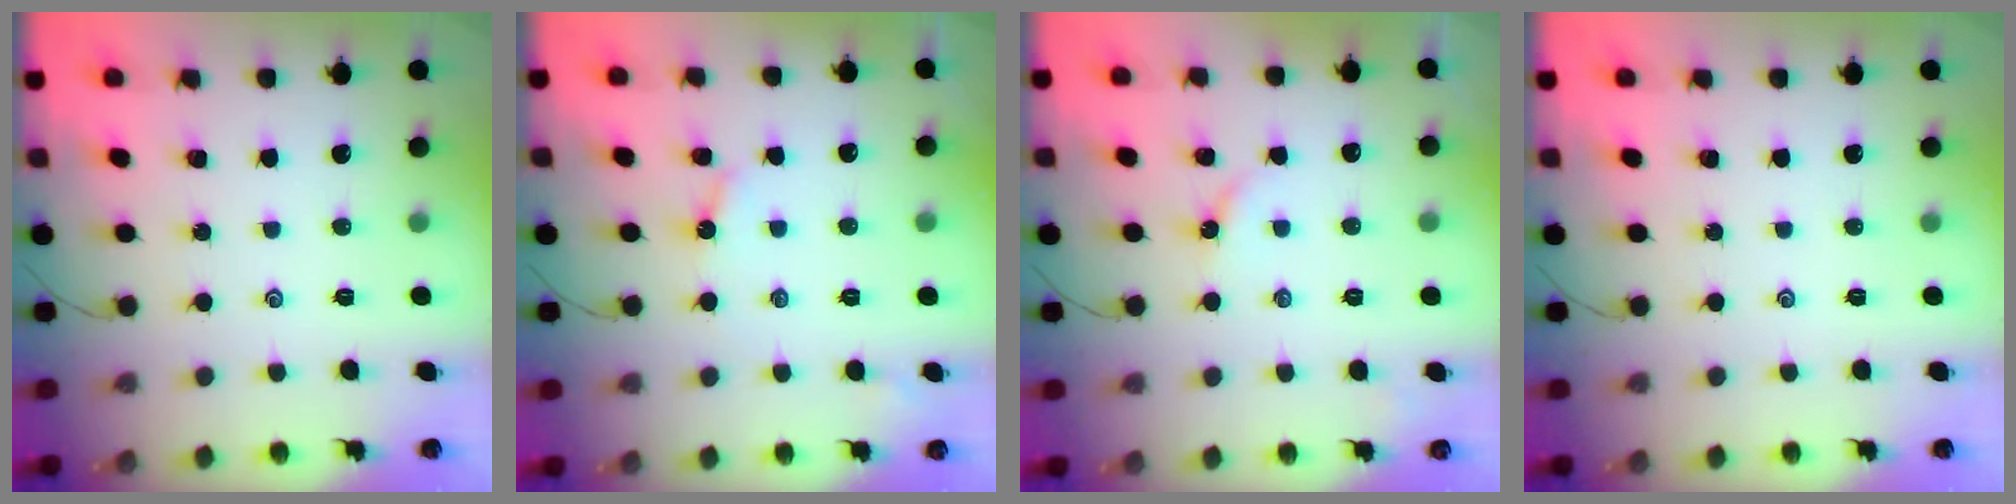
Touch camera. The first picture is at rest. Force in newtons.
{"total": 3.3, "press": 3.3, "slide": 0.4}
{"total": 2.4, "press": 2.4, "slide": 0.3}
{"total": 0.0}